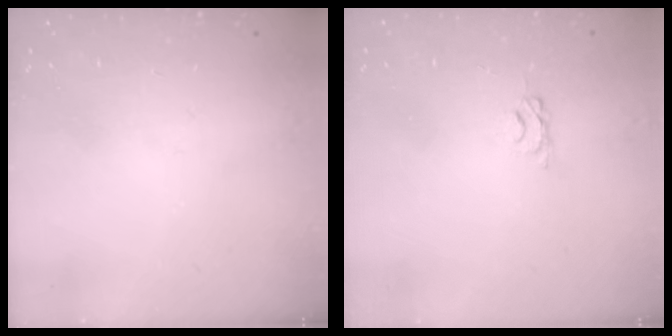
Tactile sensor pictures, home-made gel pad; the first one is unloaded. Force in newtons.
{"total": 3.1, "press": 3.0, "slide": 0.5}